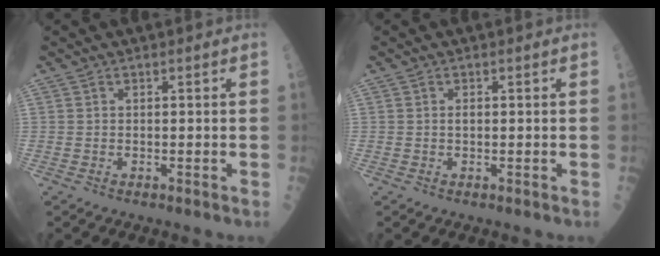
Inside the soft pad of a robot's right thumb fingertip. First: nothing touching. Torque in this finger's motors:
{"motor_torque": [0.00, -0.19, -0.09, -0.19, 0.00]}